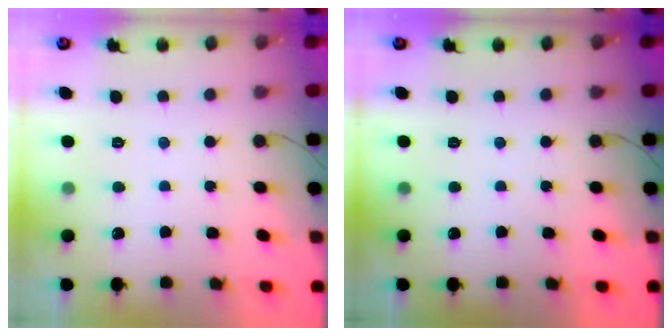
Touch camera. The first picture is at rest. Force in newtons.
{"total": 0.0}